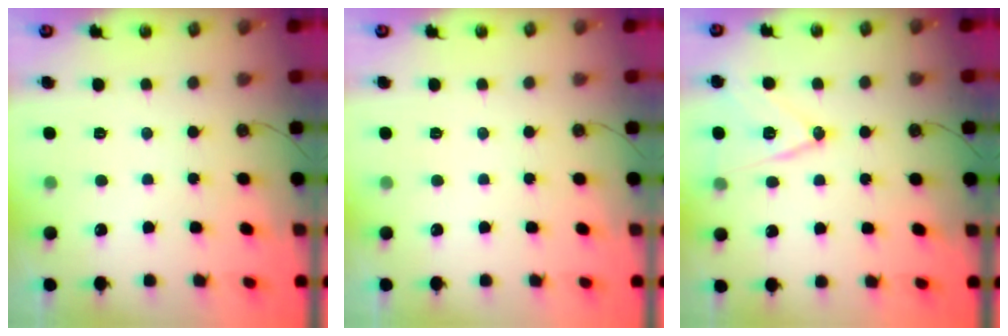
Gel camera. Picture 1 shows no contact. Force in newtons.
{"total": 0.0}
{"total": 12.2, "press": 11.7, "slide": 3.3}